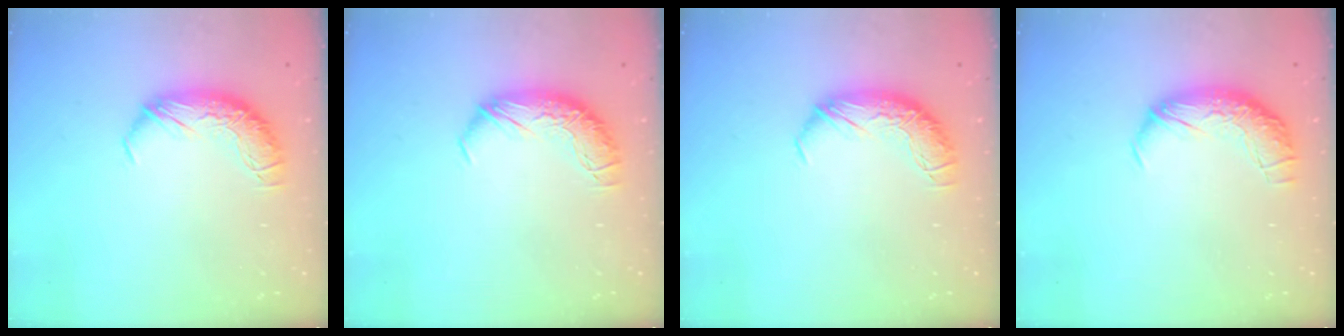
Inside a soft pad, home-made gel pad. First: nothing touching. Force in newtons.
{"total": 0.0}
{"total": 0.0}
{"total": 2.3, "press": 0.9, "slide": 2.1}